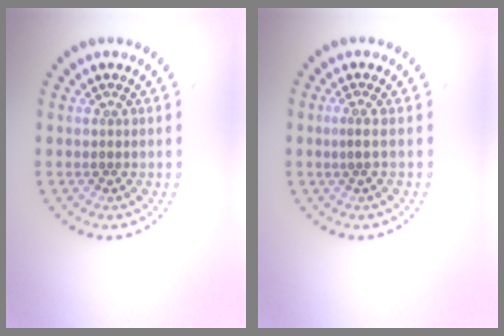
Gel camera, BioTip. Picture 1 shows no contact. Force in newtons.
{"total": 0.8, "press": 0.3, "slide": 0.8}